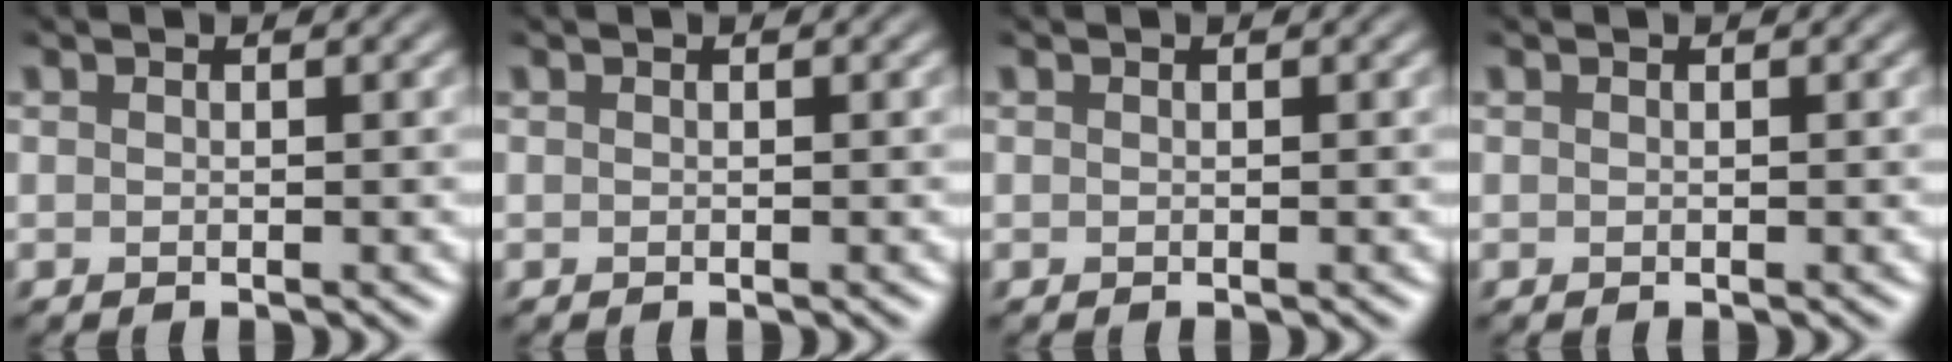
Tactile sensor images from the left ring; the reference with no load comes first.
{"total": 0.0}
{"total": 0.0}
{"total": 0.0}